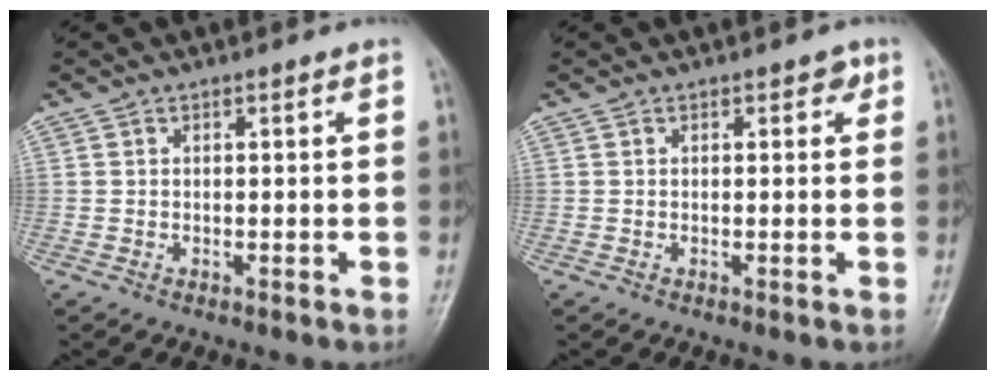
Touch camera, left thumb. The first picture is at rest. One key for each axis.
{"total": 1.4, "fx": 0.6, "fy": 0.9, "fz": 0.8, "tx": 0.004, "ty": 0.001, "tz": 0.003}